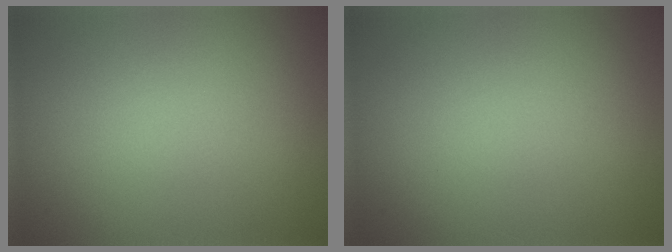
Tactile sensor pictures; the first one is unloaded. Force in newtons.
{"total": 0.0}